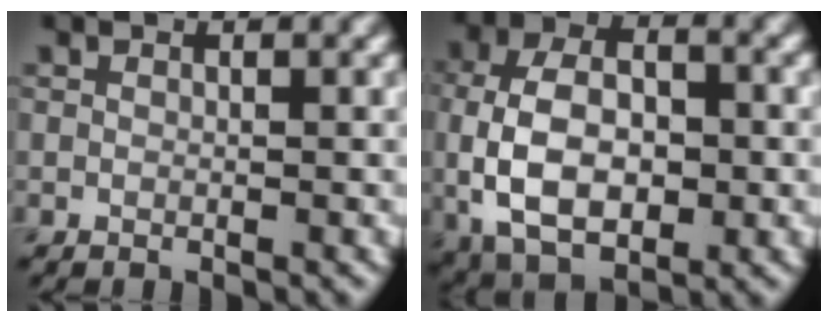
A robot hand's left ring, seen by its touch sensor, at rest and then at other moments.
{"total": 9.7, "force": [-1.0, 6.2, 7.4], "torque": [-0.154, -0.006, -0.018]}